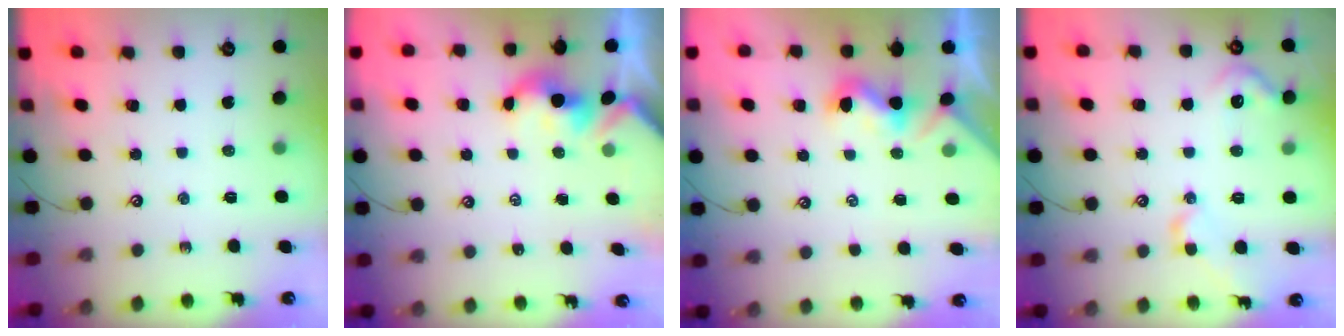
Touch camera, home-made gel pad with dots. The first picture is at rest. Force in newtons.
{"total": 1.5, "press": 1.5, "slide": 0.3}
{"total": 1.2, "press": 1.0, "slide": 0.6}
{"total": 4.2, "press": 4.1, "slide": 0.4}